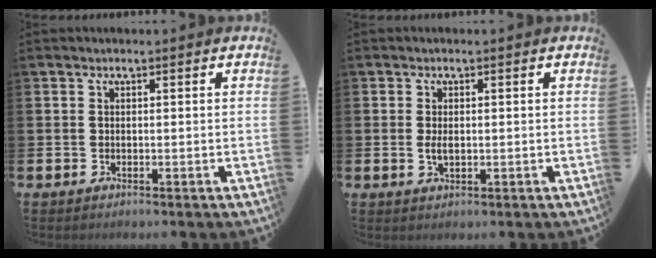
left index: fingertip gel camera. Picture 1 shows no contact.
{"total": 1.9, "force": [0.1, 0.9, 1.6], "torque": [-0.025, 0.001, -0.001]}